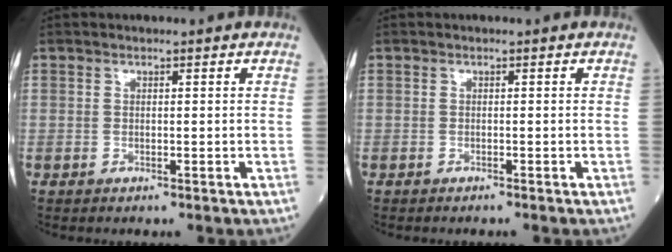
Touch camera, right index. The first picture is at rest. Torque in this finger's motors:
{"motor_torque": [0.03, -0.05, 0.02, 0.01]}